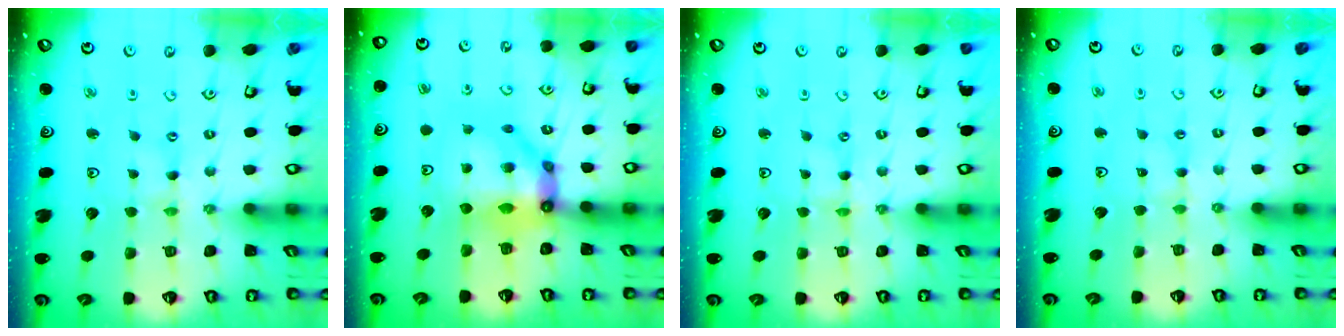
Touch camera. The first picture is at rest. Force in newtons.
{"total": 13.1, "press": 13.0, "slide": 1.6}
{"total": 0.0}
{"total": 2.5, "press": 2.5, "slide": 0.2}